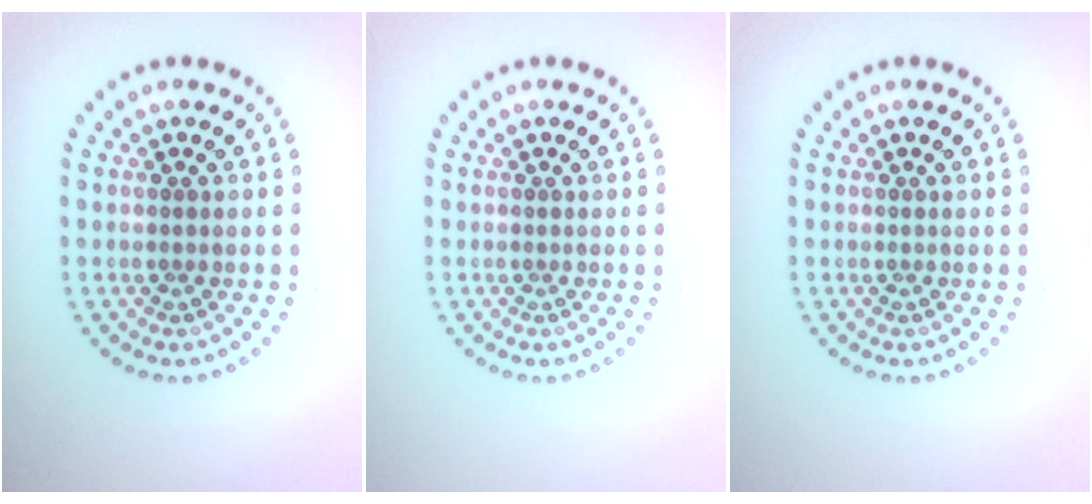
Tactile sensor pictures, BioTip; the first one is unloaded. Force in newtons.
{"total": 0.0}
{"total": 0.0}